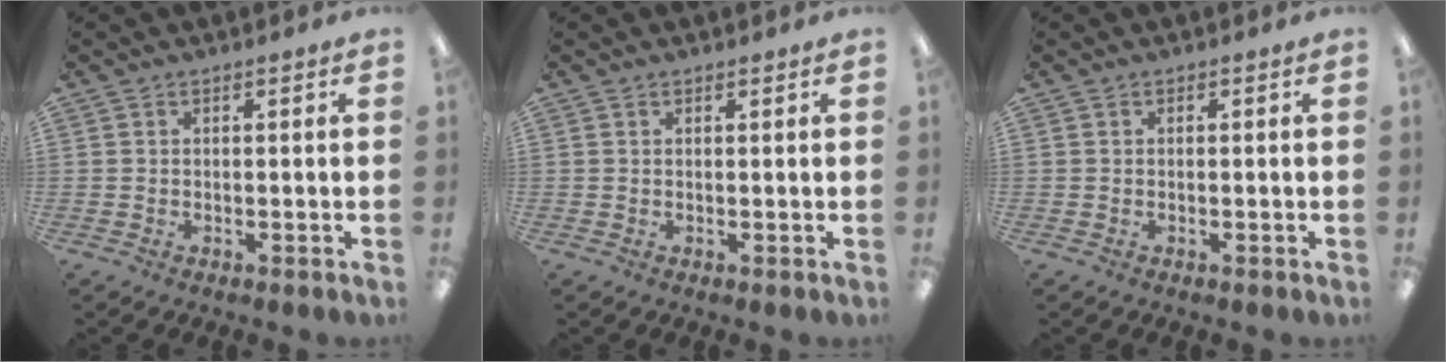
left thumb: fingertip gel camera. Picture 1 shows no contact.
{"total": 0.6, "force": [0.5, 0.0, 0.2], "torque": [-0.006, 0.000, 0.009]}
{"total": 0.0}